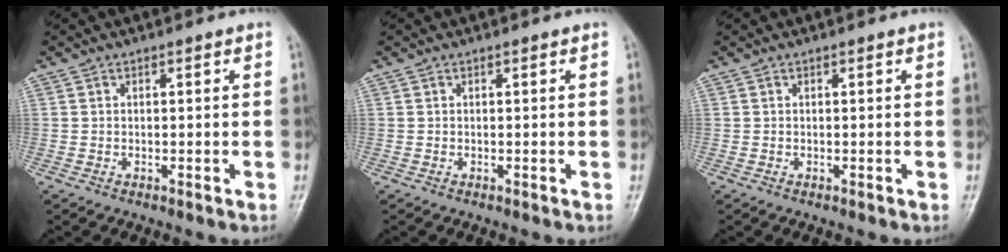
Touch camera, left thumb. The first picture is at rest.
{"total": 0.0}
{"total": 0.0}